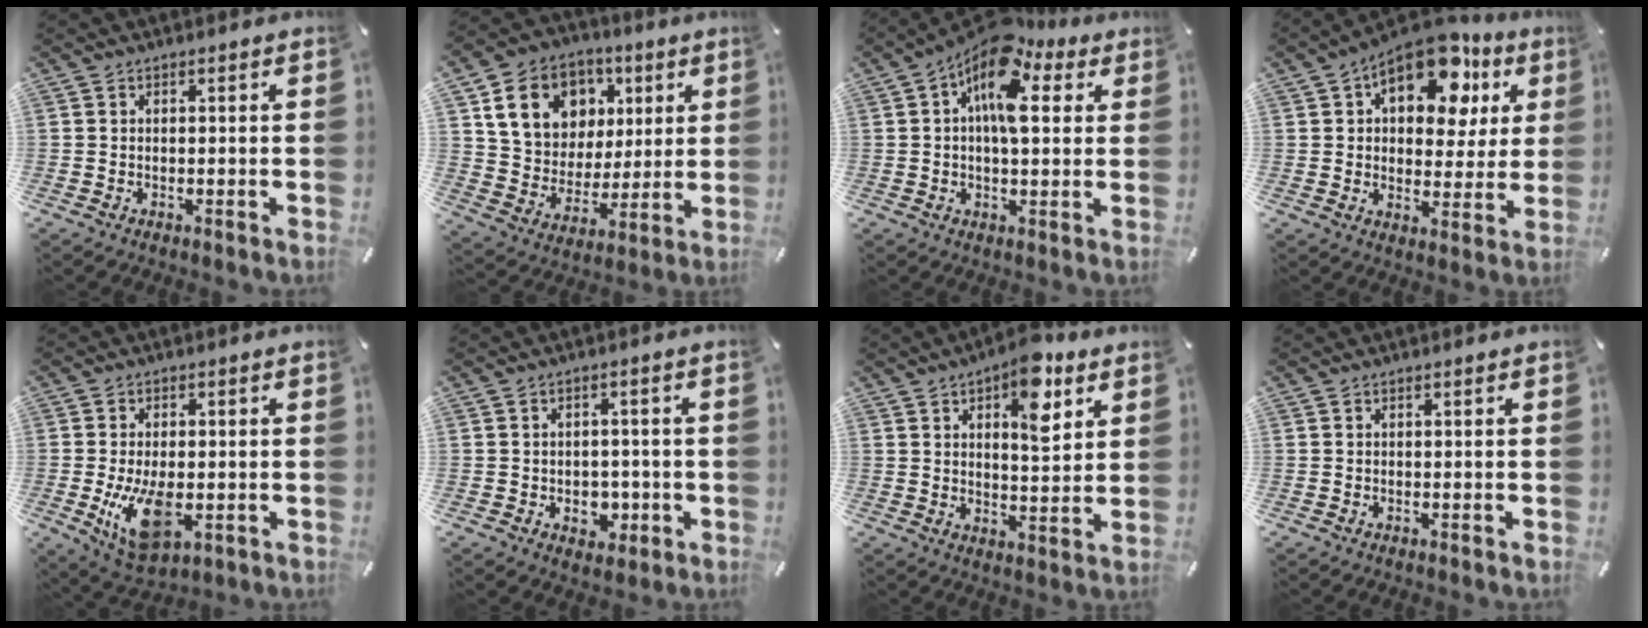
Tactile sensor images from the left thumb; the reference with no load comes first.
{"total": 15.8, "force": [6.4, 13.1, 6.0], "torque": [-0.101, -0.017, 0.126]}
{"total": 14.0, "force": [5.9, 6.5, 10.9], "torque": [-0.187, -0.035, 0.099]}
{"total": 16.4, "force": [8.3, 9.5, 10.5], "torque": [-0.147, -0.036, 0.140]}
{"total": 11.7, "force": [-1.8, 6.5, 9.6], "torque": [-0.180, -0.017, -0.029]}
{"total": 4.7, "force": [-1.0, 4.0, 2.3], "torque": [-0.017, -0.002, -0.020]}
{"total": 10.9, "force": [6.0, 4.9, 7.7], "torque": [-0.099, -0.028, 0.097]}
{"total": 0.0}